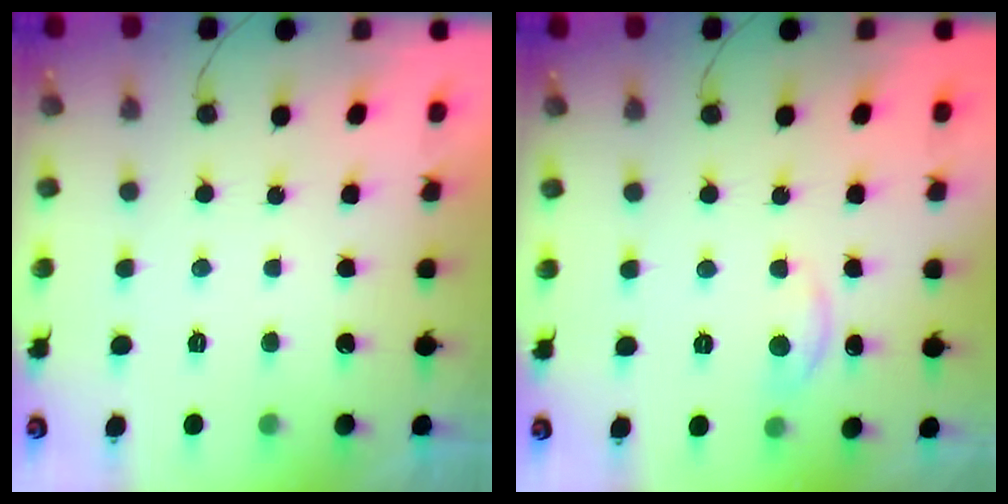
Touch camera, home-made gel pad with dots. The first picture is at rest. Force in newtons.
{"total": 4.8, "press": 4.7, "slide": 0.6}